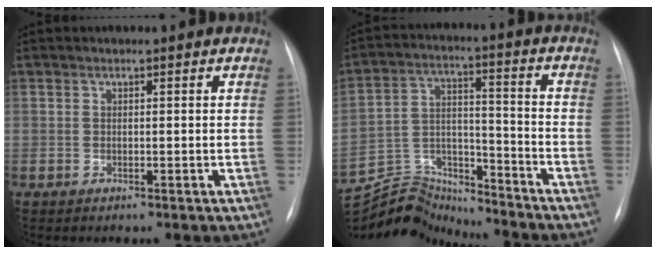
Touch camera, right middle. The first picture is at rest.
{"total": 14.5, "force": [-14.3, 2.2, 0.8], "torque": [-0.021, 0.042, -0.245]}